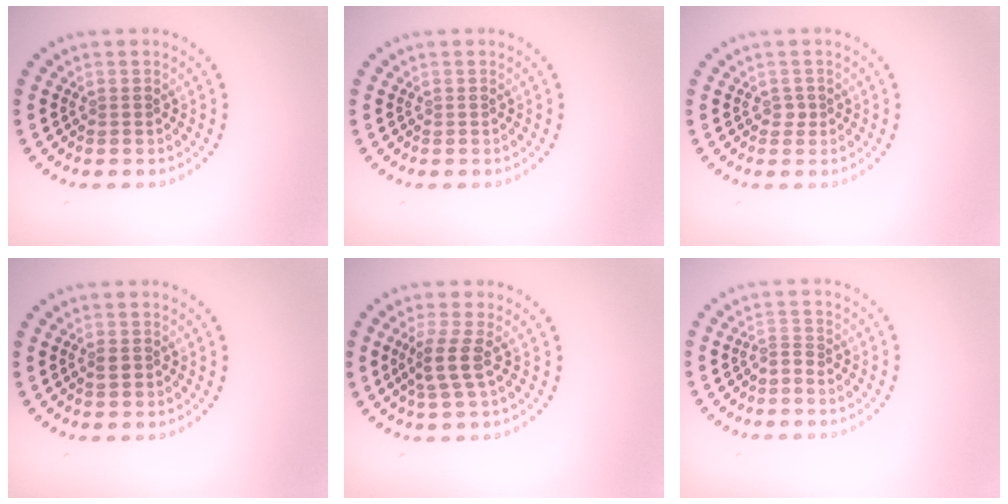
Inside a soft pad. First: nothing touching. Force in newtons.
{"total": 0.0}
{"total": 0.7, "press": 0.5, "slide": 0.5}
{"total": 0.9, "press": 0.8, "slide": 0.2}
{"total": 2.7, "press": 2.1, "slide": 1.6}
{"total": 1.0, "press": 0.4, "slide": 1.0}